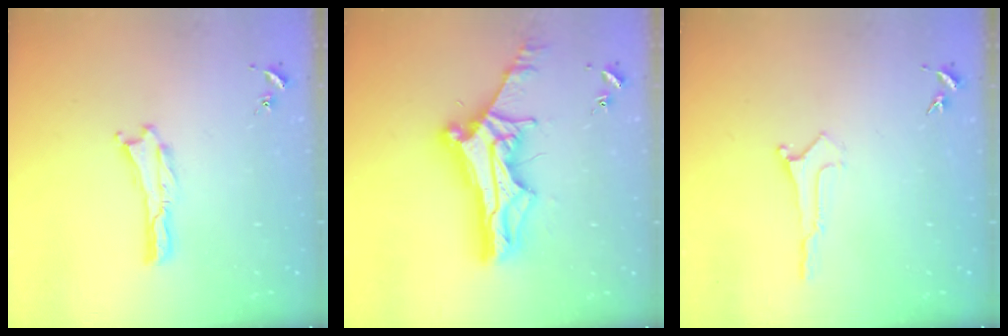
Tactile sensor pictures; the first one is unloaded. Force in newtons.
{"total": 12.6, "press": 12.6, "slide": 1.0}
{"total": 0.0}